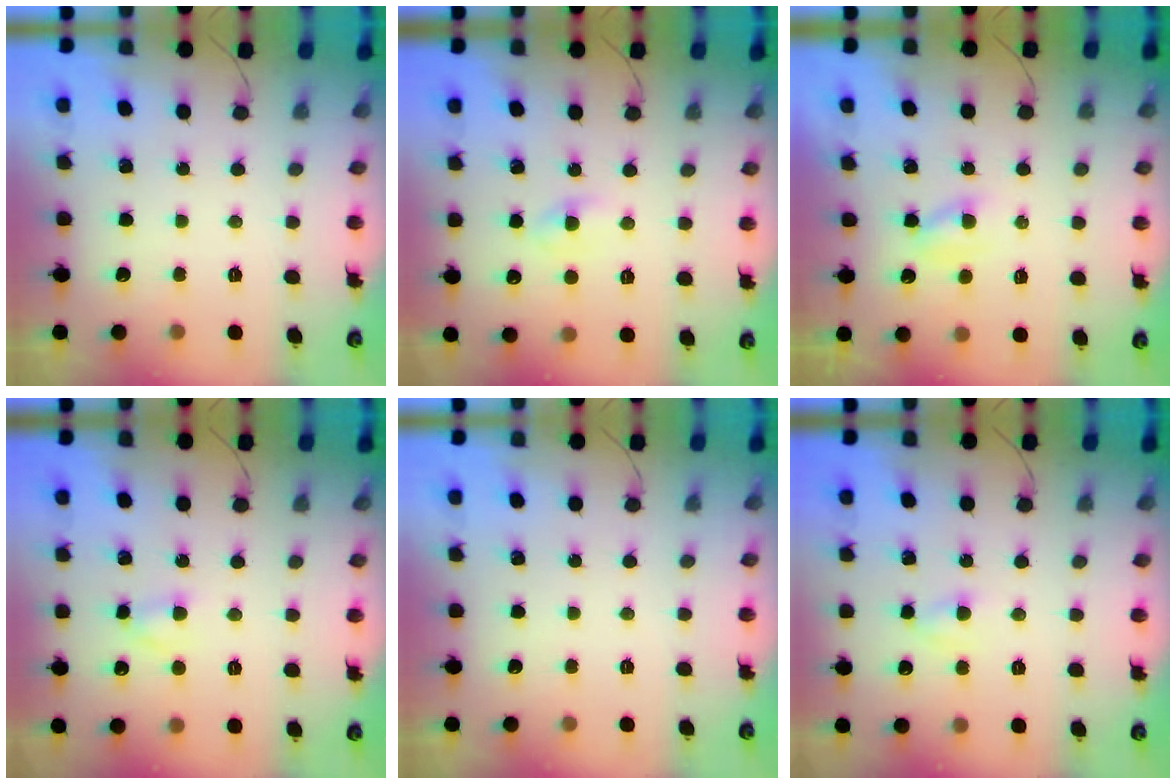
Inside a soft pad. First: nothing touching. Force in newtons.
{"total": 2.1, "press": 1.8, "slide": 1.0}
{"total": 2.0, "press": 1.8, "slide": 0.9}
{"total": 2.6, "press": 2.3, "slide": 1.2}
{"total": 0.0}
{"total": 3.7, "press": 3.5, "slide": 1.3}